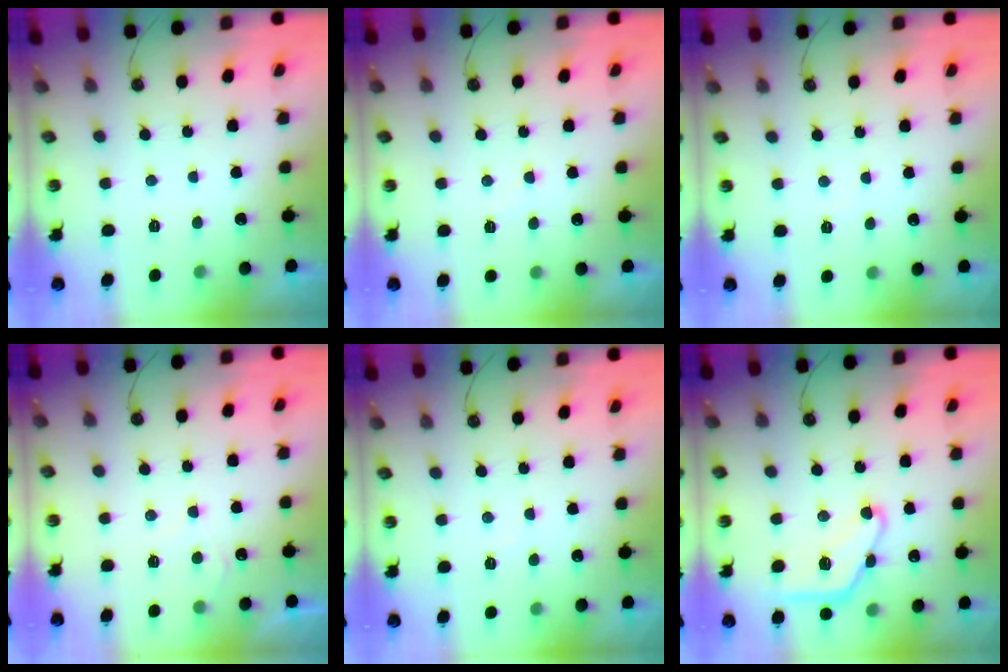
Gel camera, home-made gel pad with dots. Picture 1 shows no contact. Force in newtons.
{"total": 5.8, "press": 5.8, "slide": 0.7}
{"total": 2.8, "press": 2.8, "slide": 0.5}
{"total": 4.5, "press": 4.4, "slide": 0.5}
{"total": 4.1, "press": 4.0, "slide": 0.7}
{"total": 12.1, "press": 12.0, "slide": 0.6}